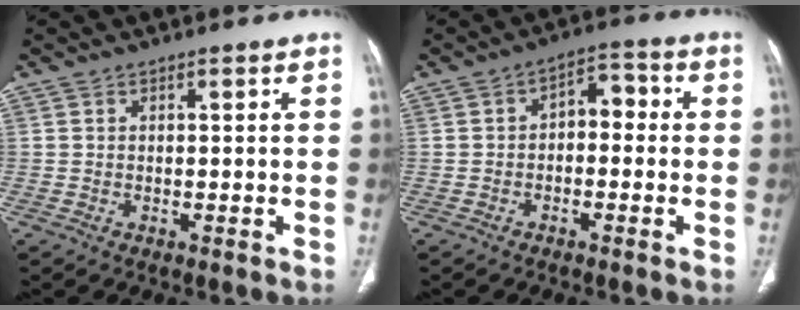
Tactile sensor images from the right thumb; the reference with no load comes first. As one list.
[{"total": 5.5, "force": [-0.3, 3.4, 4.3], "torque": [-0.043, 0.028, -0.018]}]